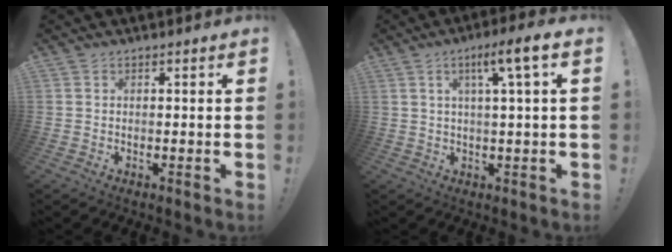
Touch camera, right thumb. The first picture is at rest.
{"total": 7.8, "force": [2.6, 0.2, 7.4], "torque": [-0.110, -0.007, 0.034]}